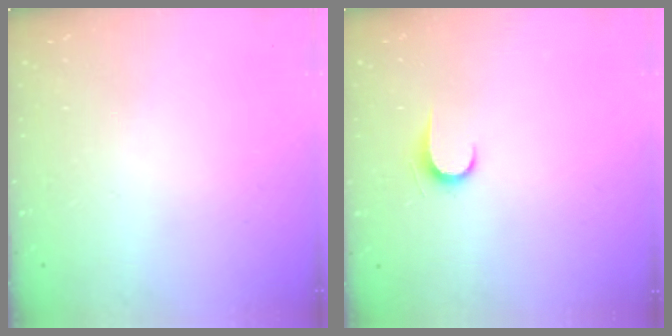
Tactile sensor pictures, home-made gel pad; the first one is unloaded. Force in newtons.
{"total": 6.0, "press": 6.0, "slide": 0.7}